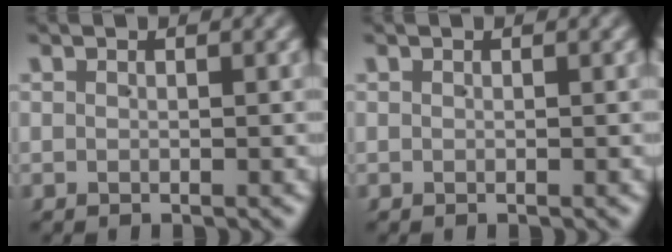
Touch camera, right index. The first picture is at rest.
{"total": 0.0}